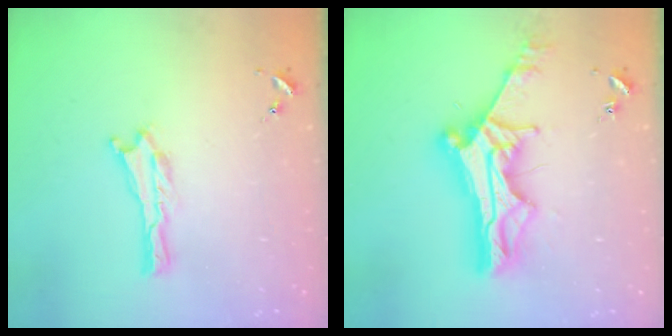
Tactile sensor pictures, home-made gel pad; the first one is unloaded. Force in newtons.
{"total": 12.6, "press": 12.6, "slide": 1.0}